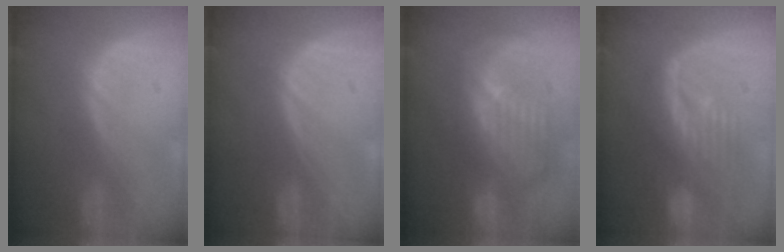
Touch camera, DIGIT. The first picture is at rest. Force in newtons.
{"total": 0.0}
{"total": 10.8, "press": 9.6, "slide": 5.1}
{"total": 10.1, "press": 9.0, "slide": 4.4}